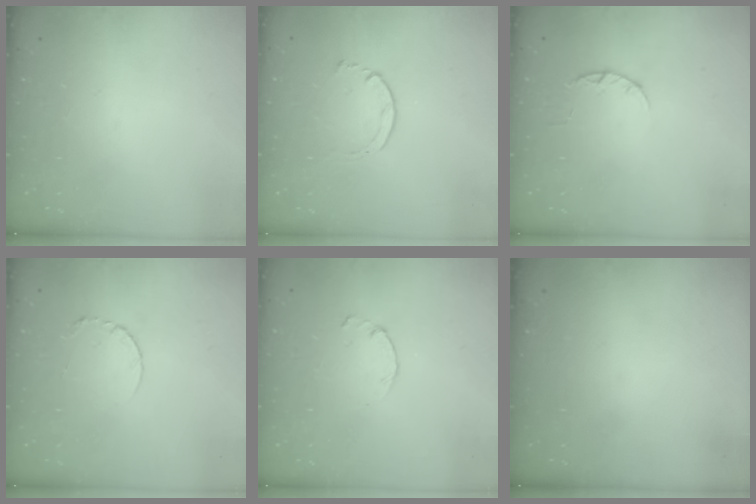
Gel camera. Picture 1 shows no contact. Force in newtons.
{"total": 2.0, "press": 1.9, "slide": 0.3}
{"total": 2.4, "press": 2.3, "slide": 0.4}
{"total": 3.8, "press": 3.8, "slide": 0.3}
{"total": 0.9, "press": 0.8, "slide": 0.3}
{"total": 0.0}